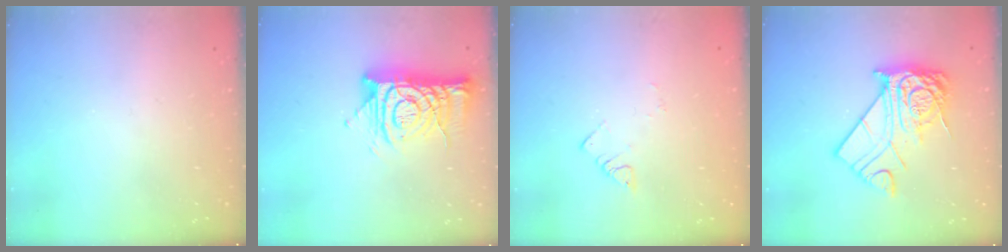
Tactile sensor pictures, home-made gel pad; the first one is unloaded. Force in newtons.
{"total": 13.4, "press": 13.4, "slide": 1.3}
{"total": 2.6, "press": 2.6, "slide": 0.3}
{"total": 14.8, "press": 14.8, "slide": 1.3}